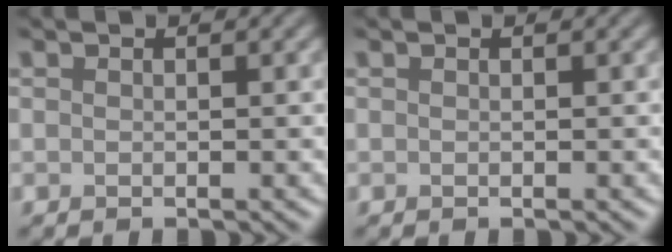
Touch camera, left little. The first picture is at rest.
{"total": 0.0}